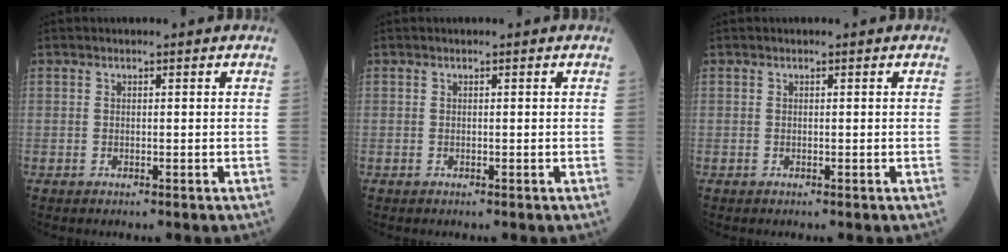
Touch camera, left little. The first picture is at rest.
{"total": 0.0}
{"total": 0.0}